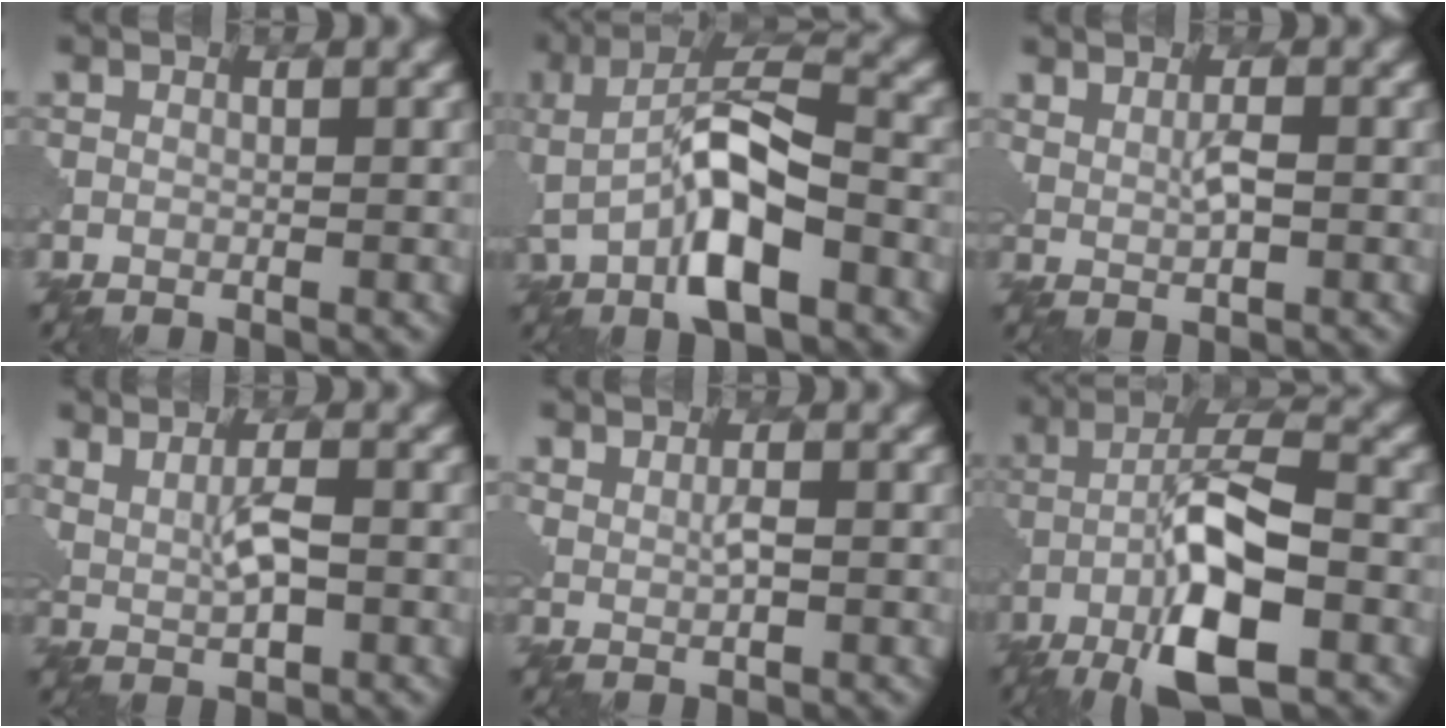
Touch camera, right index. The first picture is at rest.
{"total": 8.6, "force": [-2.2, 3.4, 7.6], "torque": [-0.138, 0.012, -0.045]}
{"total": 1.9, "force": [0.6, 0.7, 1.6], "torque": [-0.034, -0.003, 0.015]}
{"total": 2.8, "force": [0.9, 1.0, 2.5], "torque": [-0.053, -0.006, 0.021]}
{"total": 1.4, "force": [0.7, 0.5, 1.2], "torque": [-0.026, -0.003, 0.016]}
{"total": 9.8, "force": [-4.2, 2.7, 8.5], "torque": [-0.149, 0.009, -0.084]}